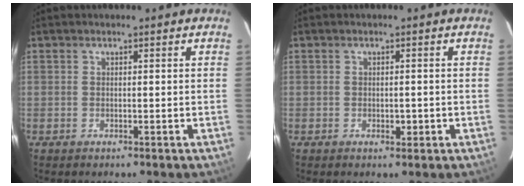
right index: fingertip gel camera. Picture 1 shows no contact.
{"total": 1.4, "force": [-0.4, 0.7, 1.2], "torque": [-0.017, 0.000, -0.001]}